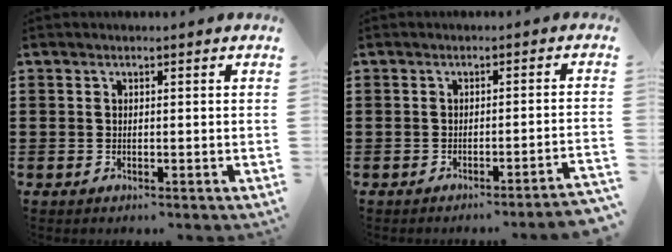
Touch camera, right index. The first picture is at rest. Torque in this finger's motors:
{"motor_torque": [0.21, -0.12, 0.06, 0.02]}